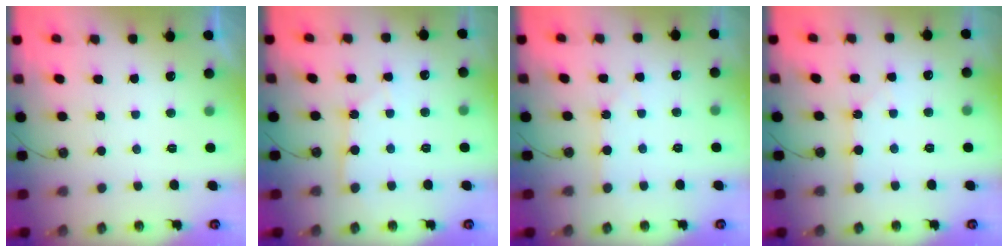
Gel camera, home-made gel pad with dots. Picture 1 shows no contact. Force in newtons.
{"total": 2.8, "press": 2.8, "slide": 0.2}
{"total": 1.7, "press": 1.7, "slide": 0.1}
{"total": 1.1, "press": 1.1, "slide": 0.2}